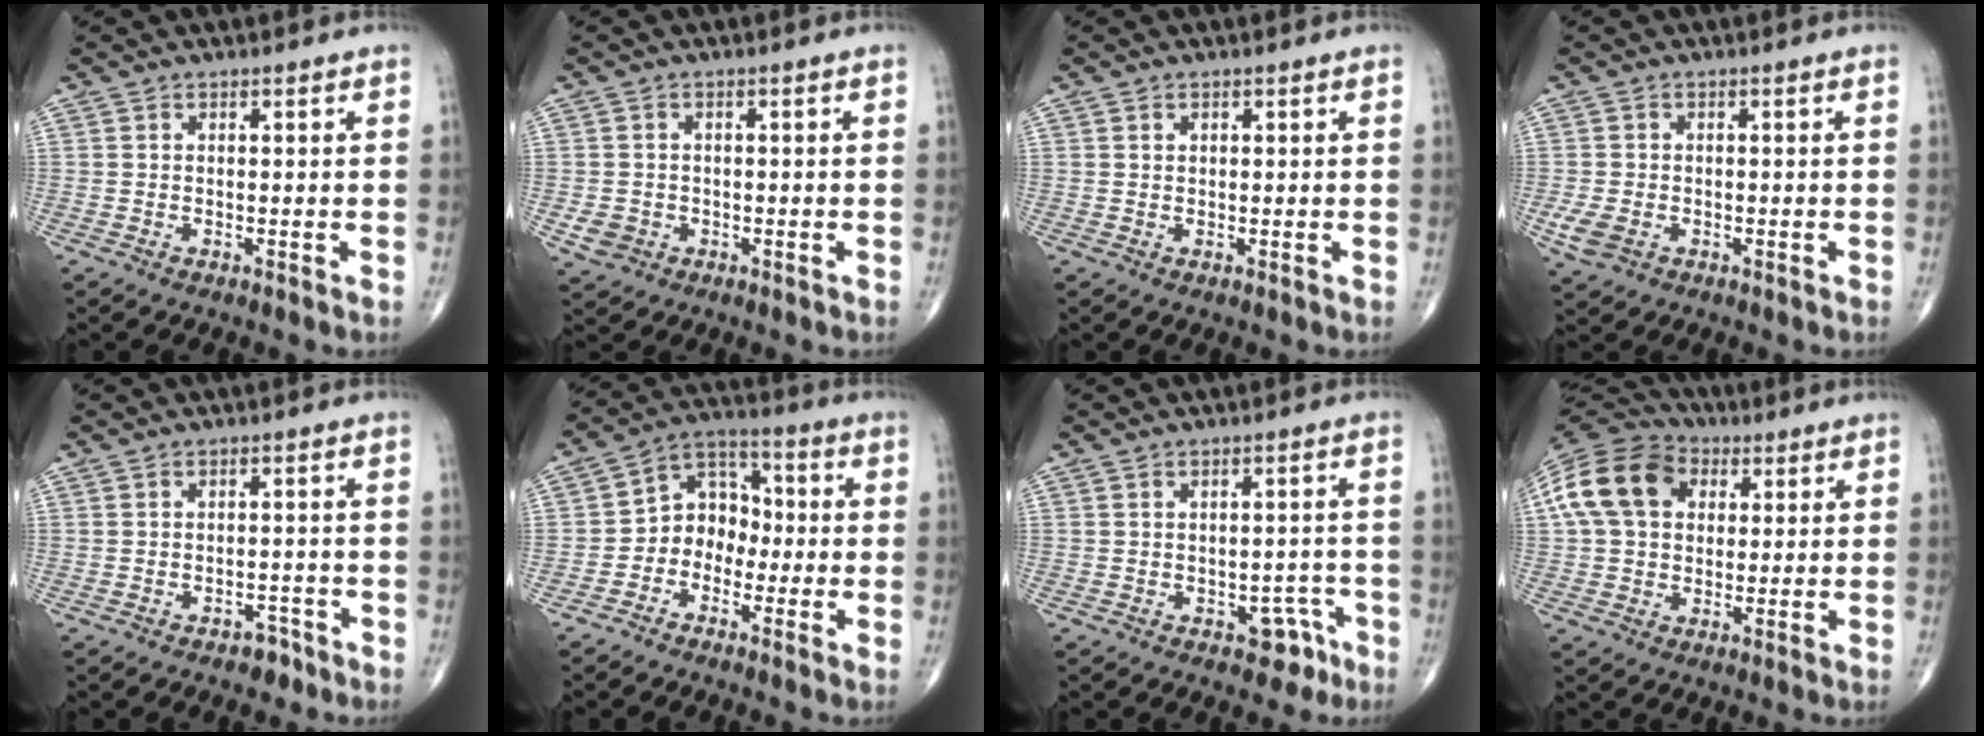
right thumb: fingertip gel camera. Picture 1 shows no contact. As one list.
[{"total": 3.4, "force": [-1.0, 3.0, 1.3], "torque": [-0.017, 0.003, -0.009]}, {"total": 0.8, "force": [0.3, 0.7, 0.4], "torque": [-0.003, -0.001, 0.006]}, {"total": 4.2, "force": [-1.3, 3.0, 2.7], "torque": [-0.062, -0.002, -0.020]}, {"total": 3.8, "force": [-2.6, 2.3, 1.5], "torque": [-0.006, 0.023, -0.031]}, {"total": 8.6, "force": [-2.1, 6.9, 4.7], "torque": [-0.039, 0.044, -0.056]}, {"total": 4.6, "force": [-2.5, 3.0, 2.5], "torque": [-0.008, 0.024, -0.027]}, {"total": 15.5, "force": [3.6, 11.4, 9.8], "torque": [-0.183, 0.023, 0.057]}]